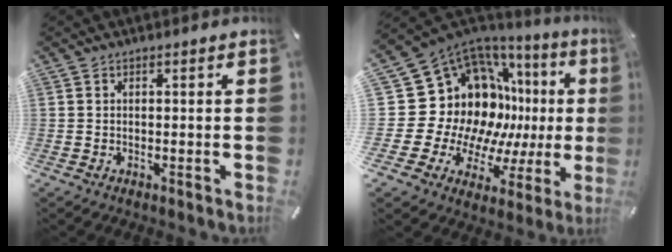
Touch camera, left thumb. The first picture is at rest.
{"total": 20.7, "force": [5.3, 16.2, 11.8], "torque": [-0.149, -0.100, 0.150]}